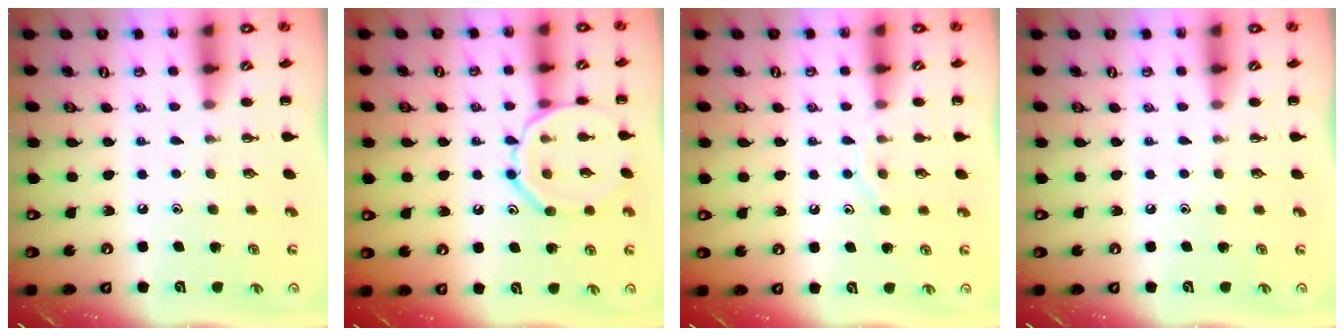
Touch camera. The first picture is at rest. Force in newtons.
{"total": 12.6, "press": 12.6, "slide": 0.5}
{"total": 7.0, "press": 7.0, "slide": 0.8}
{"total": 0.0}